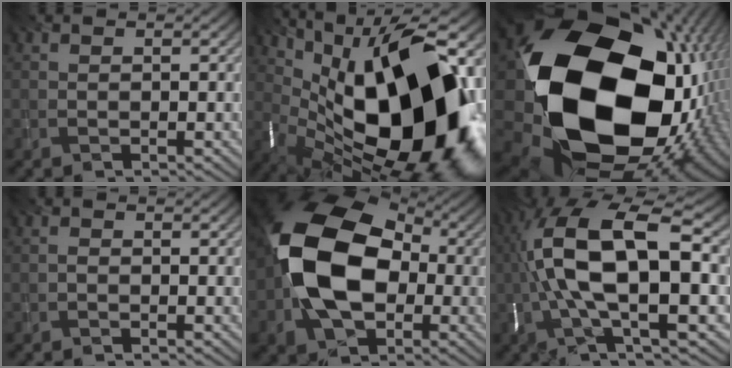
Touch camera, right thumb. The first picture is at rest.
{"total": 18.8, "force": [0.7, 9.6, 16.1], "torque": [-0.254, -0.014, 0.018]}
{"total": 23.3, "force": [-1.5, 17.5, 15.3], "torque": [-0.369, -0.084, 0.027]}
{"total": 0.6, "force": [-0.6, 0.1, 0.1], "torque": [0.001, -0.001, -0.014]}
{"total": 16.0, "force": [-0.9, 11.0, 11.6], "torque": [-0.217, 0.000, -0.027]}
{"total": 14.5, "force": [0.3, 4.7, 13.7], "torque": [-0.291, 0.011, -0.001]}